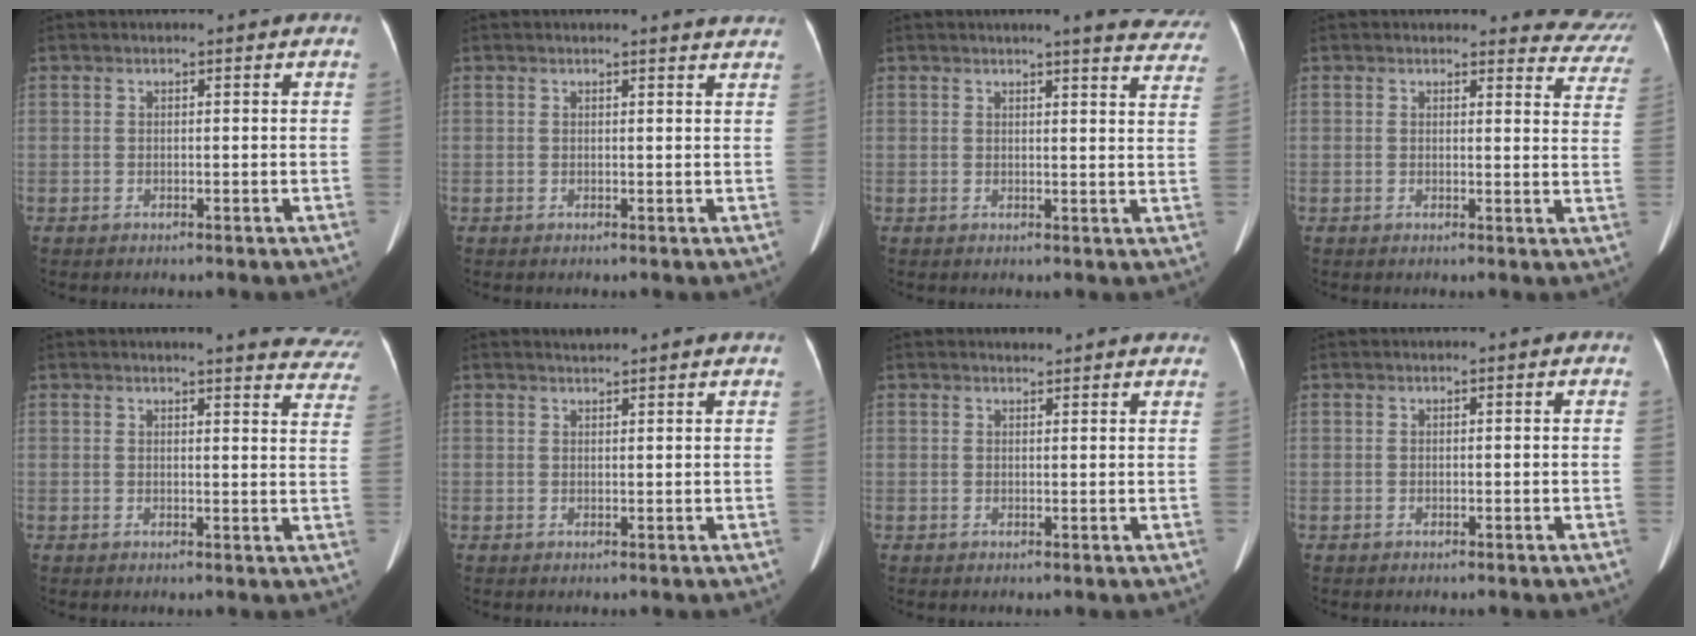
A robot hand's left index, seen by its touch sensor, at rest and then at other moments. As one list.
[{"total": 3.0, "force": [3.0, 0.1, 0.3], "torque": [-0.005, -0.010, 0.017]}, {"total": 11.3, "force": [10.4, 1.3, 4.4], "torque": [-0.024, -0.032, 0.088]}, {"total": 8.0, "force": [7.7, 2.0, -0.5], "torque": [0.048, -0.048, 0.042]}, {"total": 12.3, "force": [11.6, 1.6, 3.7], "torque": [-0.011, -0.057, 0.094]}, {"total": 2.4, "force": [2.4, -0.4, 0.3], "torque": [-0.008, 0.009, 0.033]}, {"total": 4.5, "force": [4.3, 0.9, 0.6], "torque": [-0.005, 0.009, 0.039]}, {"total": 0.0}]